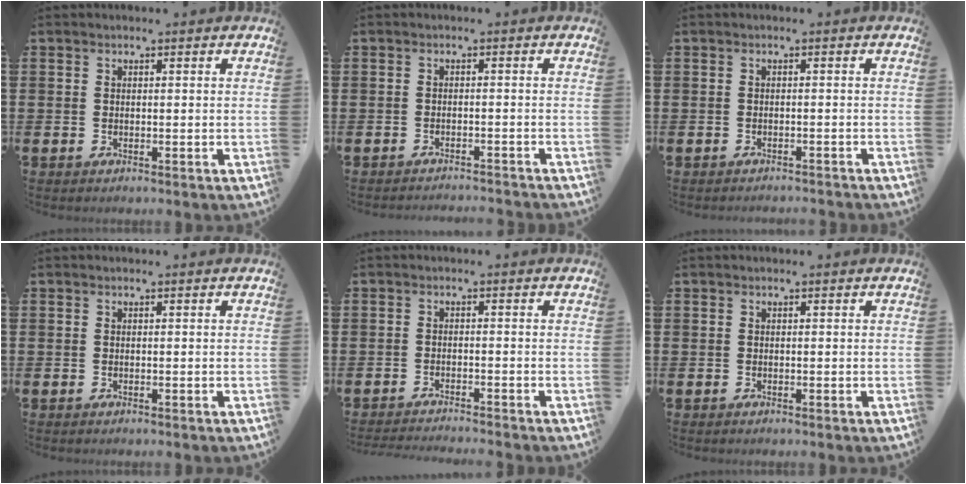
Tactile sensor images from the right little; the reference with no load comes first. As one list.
[{"total": 1.2, "force": [-1.2, -0.2, -0.1], "torque": [-0.001, 0.003, -0.025]}, {"total": 0.7, "force": [-0.7, 0.0, 0.0], "torque": [-0.001, 0.000, -0.015]}, {"total": 0.0}, {"total": 1.5, "force": [-1.5, -0.3, 0.1], "torque": [-0.001, 0.002, -0.029]}, {"total": 0.0}]